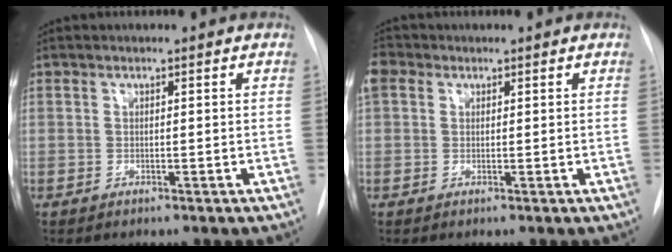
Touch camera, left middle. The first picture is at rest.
{"total": 3.2, "force": [1.4, 2.6, 1.3], "torque": [-0.039, 0.022, 0.029]}